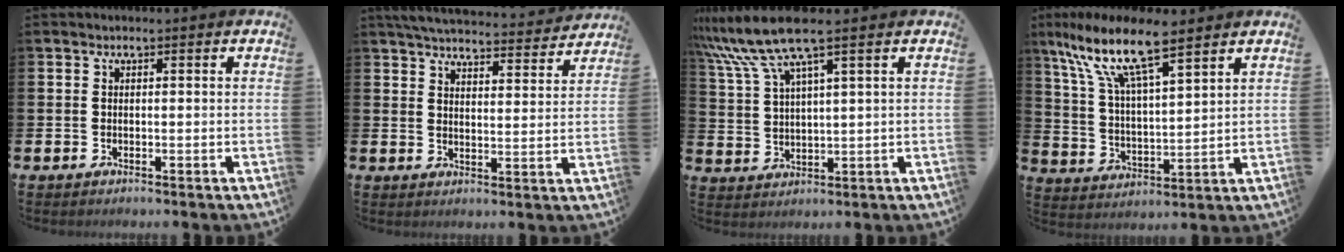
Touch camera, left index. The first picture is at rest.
{"total": 5.6, "force": [5.4, 0.6, 1.0], "torque": [-0.032, -0.042, 0.093]}
{"total": 8.4, "force": [6.3, 0.9, 5.5], "torque": [-0.127, -0.014, 0.112]}
{"total": 11.2, "force": [8.7, 2.5, 6.5], "torque": [-0.148, -0.036, 0.149]}